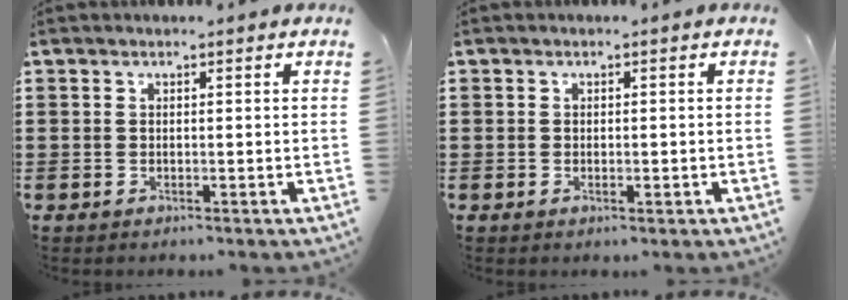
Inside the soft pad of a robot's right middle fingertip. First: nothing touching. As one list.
[{"total": 0.7, "force": [-0.3, 0.4, 0.5], "torque": [-0.010, -0.001, -0.006]}]